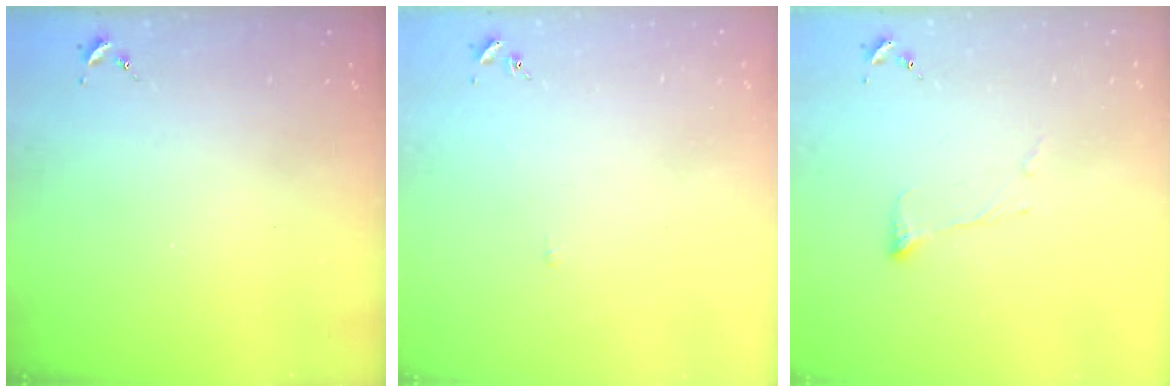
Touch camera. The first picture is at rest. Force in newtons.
{"total": 2.4, "press": 2.4, "slide": 0.3}
{"total": 6.7, "press": 6.6, "slide": 0.8}